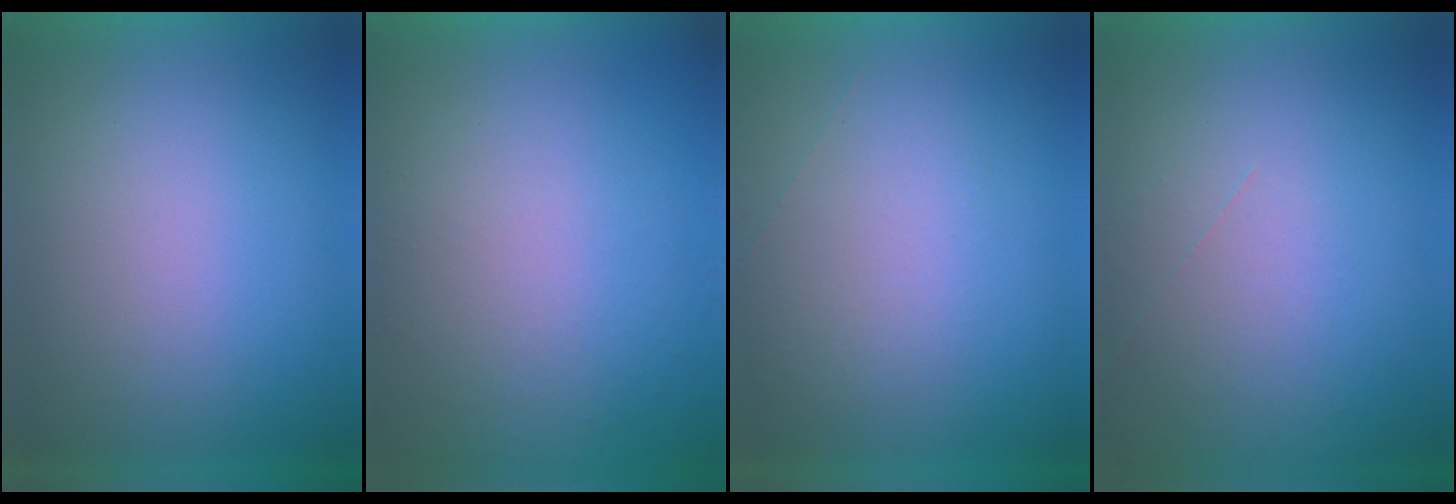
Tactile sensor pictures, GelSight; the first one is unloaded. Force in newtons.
{"total": 4.9}
{"total": 1.0}
{"total": 1.2}